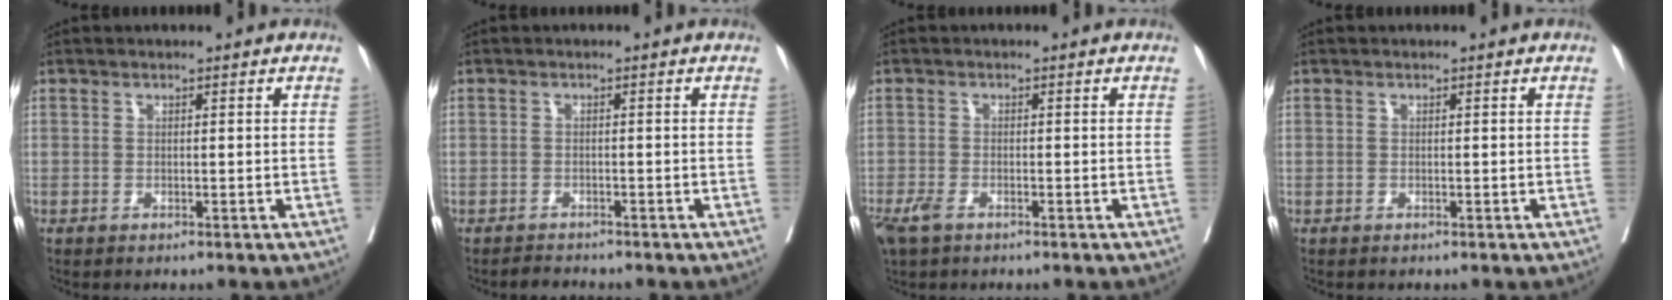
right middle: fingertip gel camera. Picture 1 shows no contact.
{"total": 1.4, "force": [-1.3, 0.2, -0.3], "torque": [-0.004, -0.007, -0.022]}
{"total": 3.5, "force": [-2.3, 1.4, 2.2], "torque": [-0.052, -0.008, -0.040]}
{"total": 0.0}